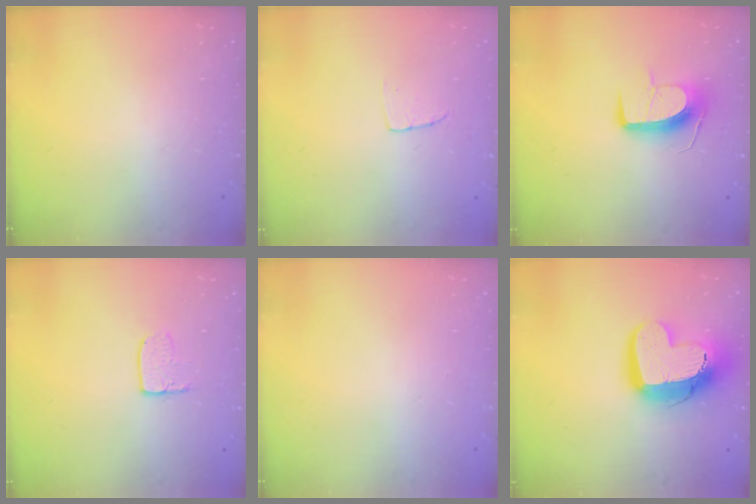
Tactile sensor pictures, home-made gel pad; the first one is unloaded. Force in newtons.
{"total": 2.9, "press": 2.9, "slide": 0.1}
{"total": 11.6, "press": 11.6, "slide": 0.1}
{"total": 5.8, "press": 5.8, "slide": 0.4}
{"total": 0.0}
{"total": 16.6, "press": 16.5, "slide": 1.6}